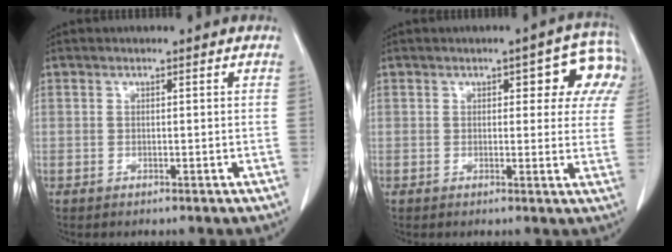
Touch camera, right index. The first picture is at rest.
{"total": 8.4, "force": [3.8, 3.8, 6.5], "torque": [-0.060, 0.013, 0.035]}